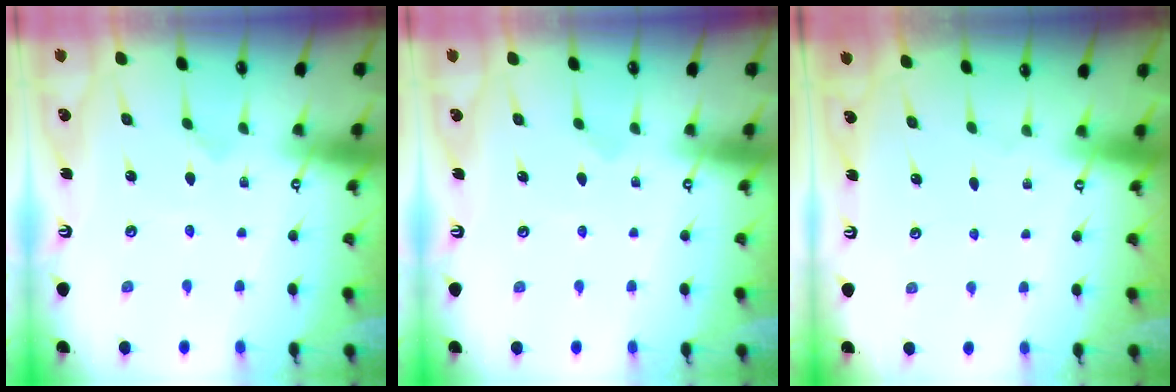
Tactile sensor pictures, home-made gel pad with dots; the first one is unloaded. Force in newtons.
{"total": 1.9, "press": 1.9, "slide": 0.5}
{"total": 0.0}